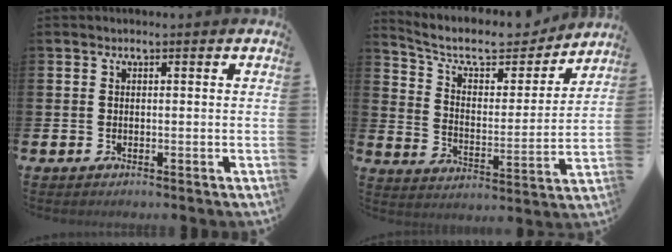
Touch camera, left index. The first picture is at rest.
{"total": 9.1, "force": [8.0, 3.0, 3.2], "torque": [-0.087, -0.059, 0.133]}